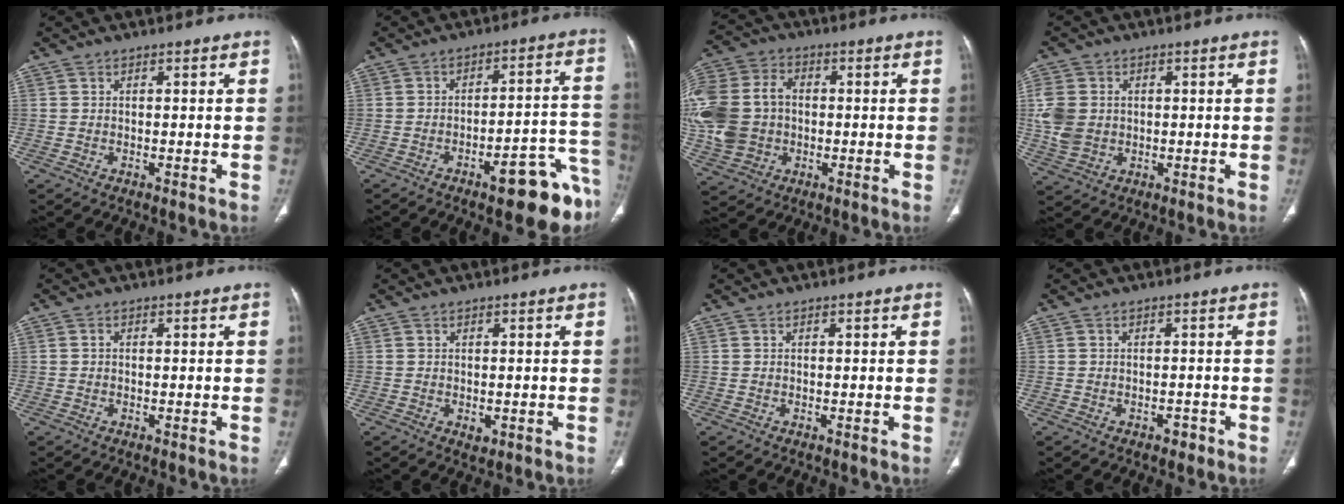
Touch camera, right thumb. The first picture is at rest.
{"total": 15.2, "force": [-7.9, 3.9, 12.4], "torque": [-0.093, 0.065, -0.095]}
{"total": 19.2, "force": [-0.6, 15.4, 11.5], "torque": [-0.276, 0.024, -0.004]}
{"total": 7.7, "force": [0.4, 6.2, 4.6], "torque": [-0.096, 0.001, 0.014]}
{"total": 0.7, "force": [0.0, 0.6, 0.4], "torque": [-0.007, 0.002, -0.002]}
{"total": 1.5, "force": [-0.3, 1.1, 1.0], "torque": [-0.013, -0.003, 0.001]}
{"total": 0.0}
{"total": 1.6, "force": [-1.0, 1.1, 0.7], "torque": [-0.006, 0.005, -0.012]}